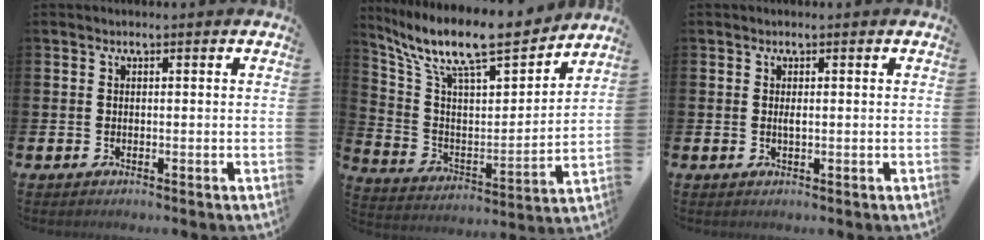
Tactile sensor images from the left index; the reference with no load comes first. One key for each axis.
{"total": 11.8, "fx": 10.1, "fy": 2.6, "fz": 5.5, "tx": -0.138, "ty": -0.072, "tz": 0.170}
{"total": 0.8, "fx": 0.2, "fy": 0.2, "fz": 0.7, "tx": -0.016, "ty": 0.001, "tz": 0.003}